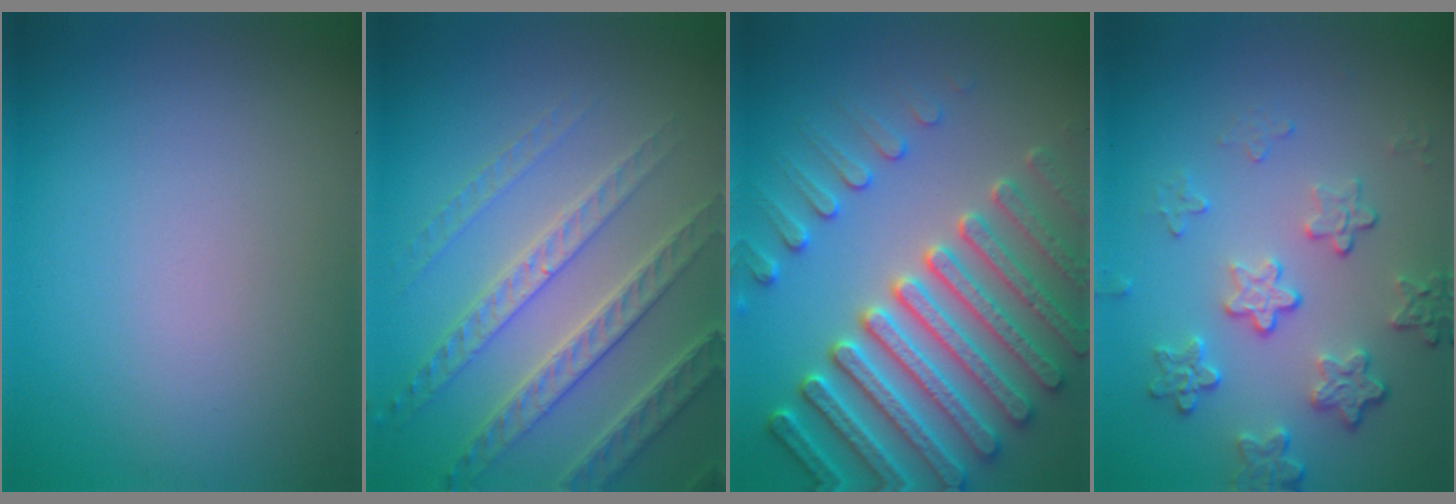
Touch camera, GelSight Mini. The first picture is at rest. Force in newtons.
{"total": 5.1, "press": 4.4, "slide": 2.5}
{"total": 7.5, "press": 7.2, "slide": 2.0}
{"total": 4.2, "press": 3.1, "slide": 2.9}